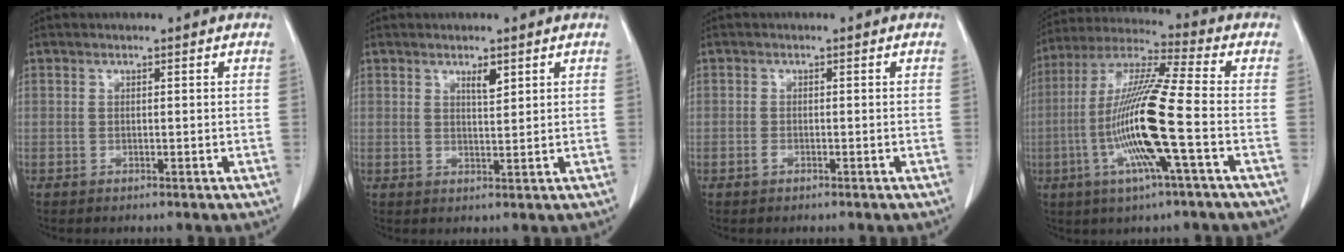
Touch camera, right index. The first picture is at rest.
{"total": 2.1, "force": [1.3, 0.5, 1.6], "torque": [-0.027, -0.003, 0.024]}
{"total": 0.7, "force": [-0.4, 0.4, 0.4], "torque": [-0.008, 0.002, -0.004]}
{"total": 15.7, "force": [-3.8, -0.2, 15.2], "torque": [-0.307, -0.007, -0.083]}